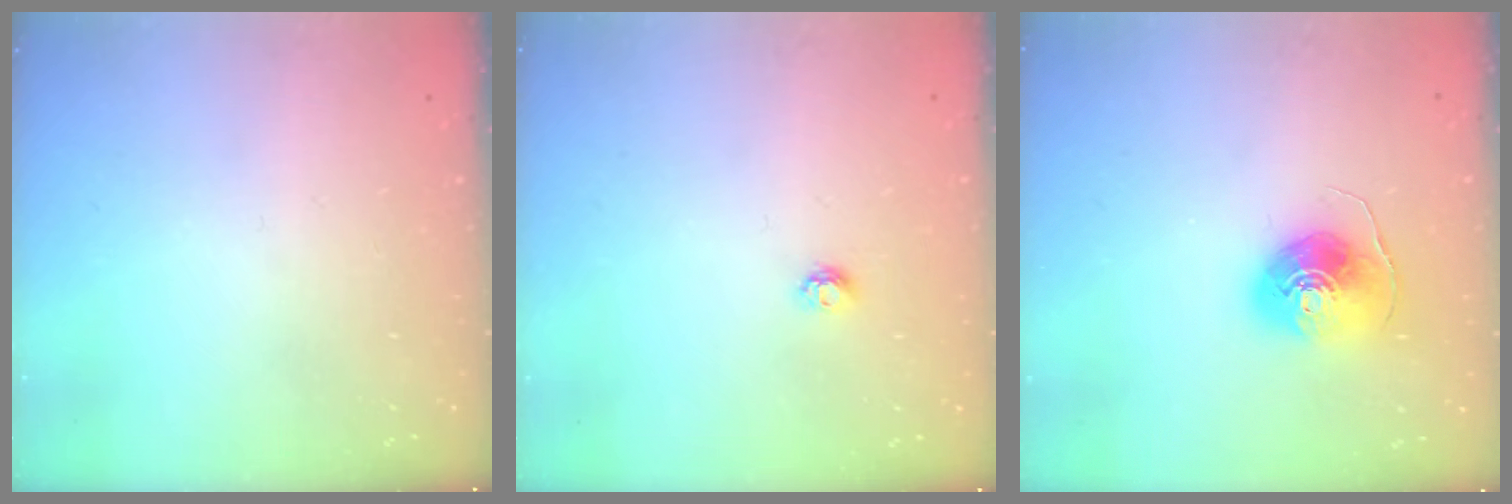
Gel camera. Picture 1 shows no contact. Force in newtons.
{"total": 4.2, "press": 4.1, "slide": 0.4}
{"total": 8.3, "press": 8.3, "slide": 0.6}